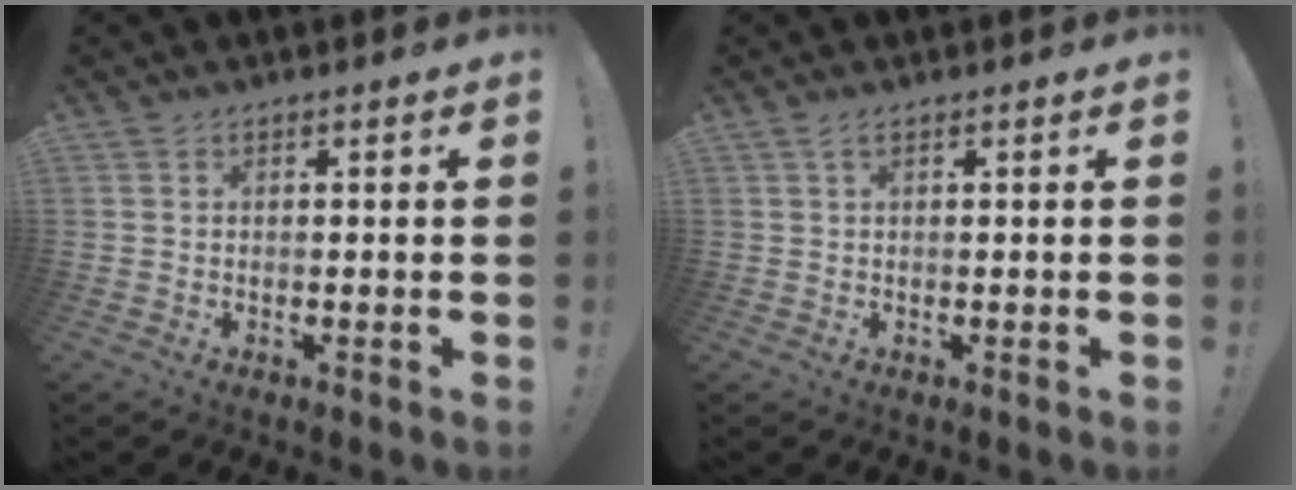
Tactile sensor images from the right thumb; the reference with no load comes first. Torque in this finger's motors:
{"motor_torque": [0.00, 0.00, 0.00, 0.00, 0.00]}